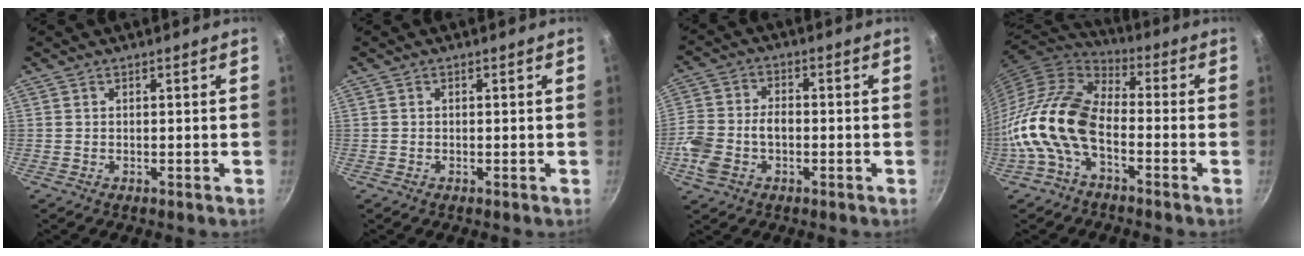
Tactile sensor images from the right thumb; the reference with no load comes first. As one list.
[{"total": 0.0}, {"total": 9.8, "force": [-2.6, 6.6, 6.8], "torque": [-0.128, 0.028, -0.059]}, {"total": 14.1, "force": [-4.6, 8.1, 10.5], "torque": [-0.193, 0.042, -0.108]}]